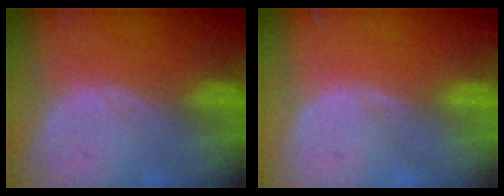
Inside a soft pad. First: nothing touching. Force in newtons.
{"total": 0.0}